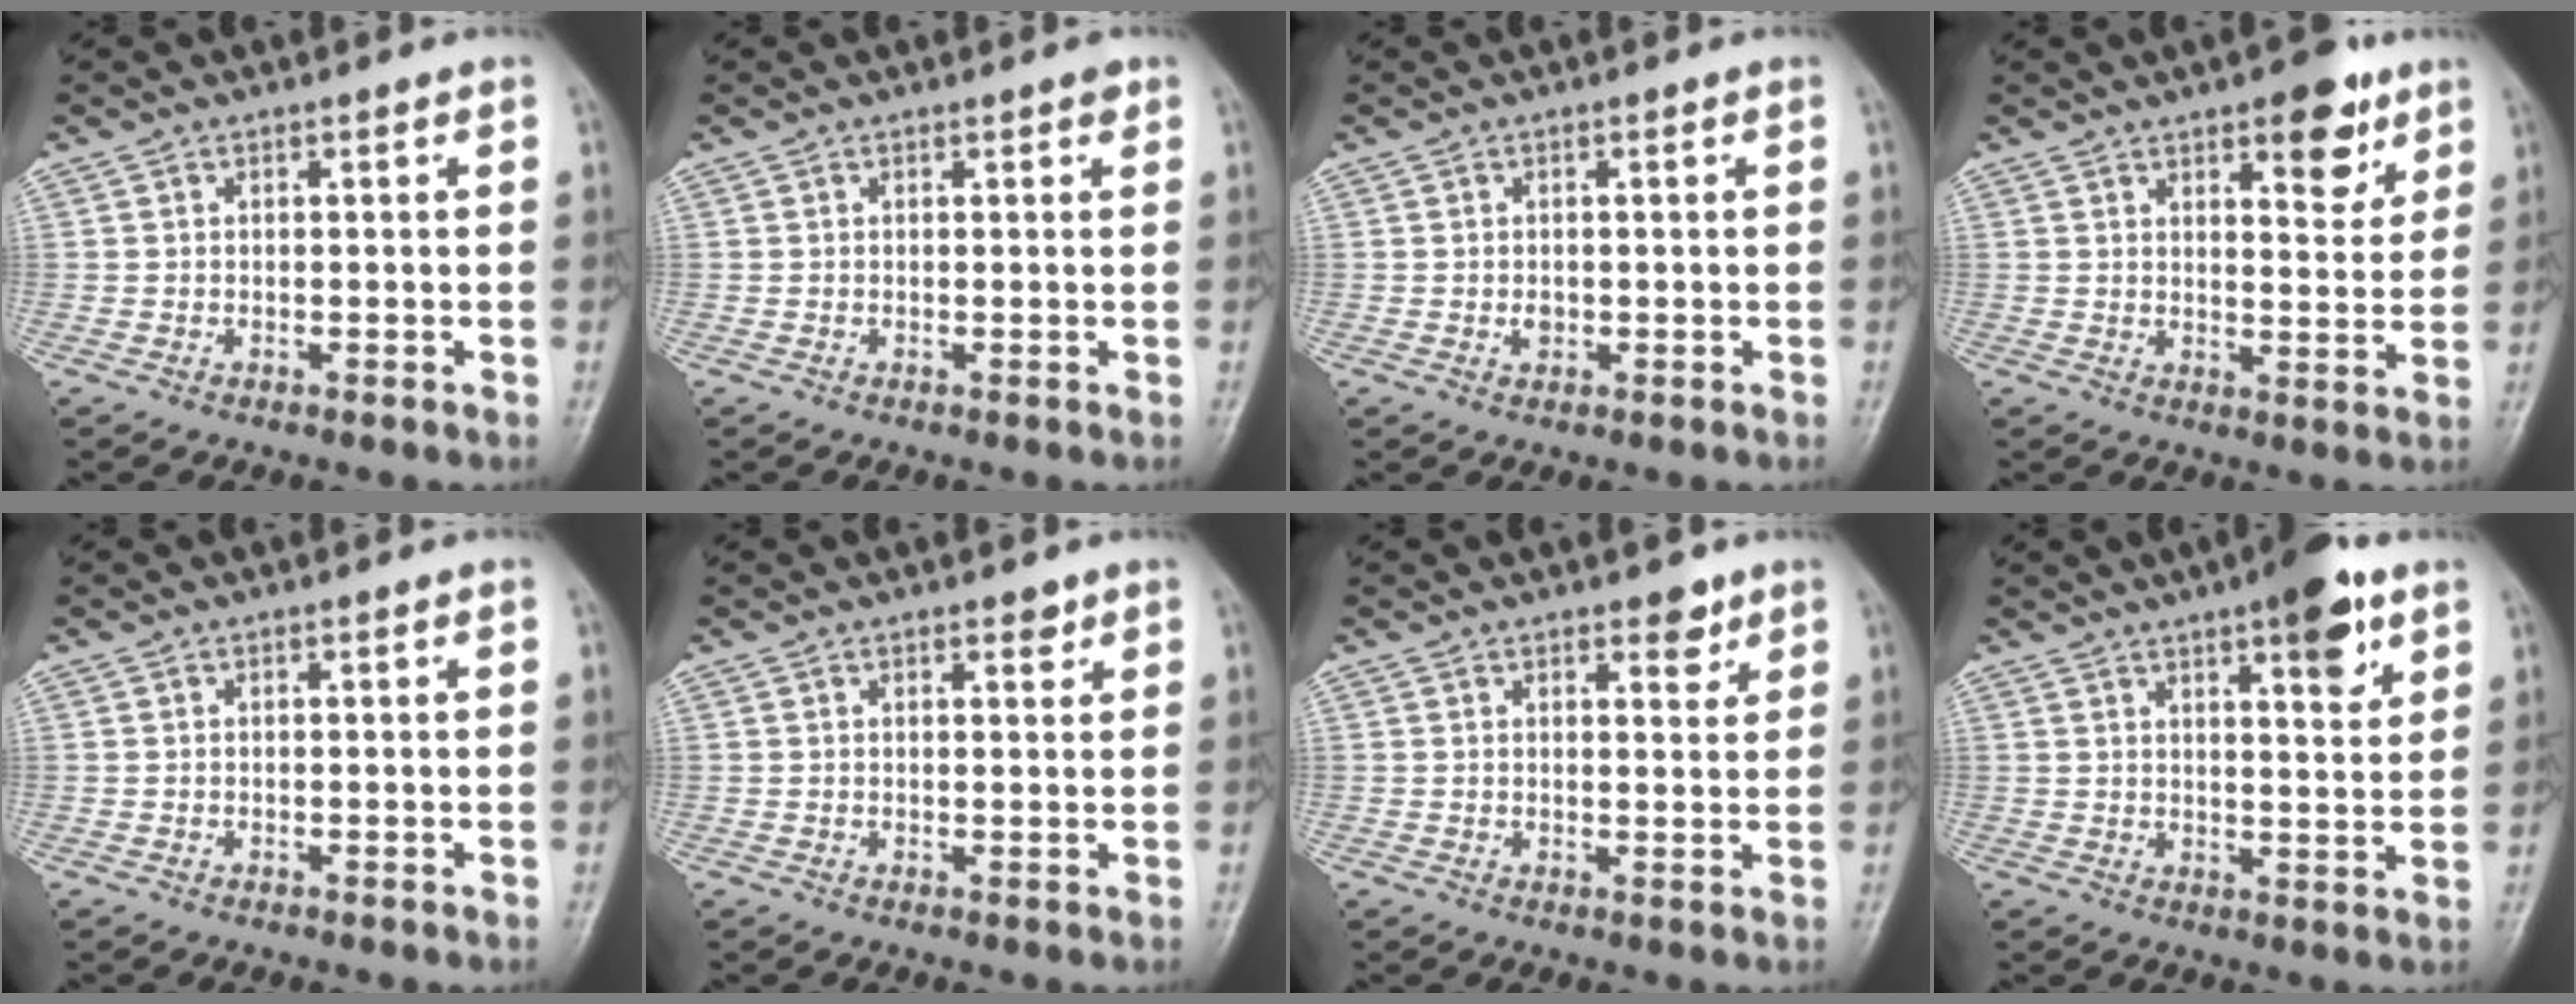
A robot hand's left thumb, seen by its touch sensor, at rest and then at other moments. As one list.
[{"total": 0.8, "force": [0.5, 0.4, 0.6], "torque": [-0.006, -0.001, 0.004]}, {"total": 1.5, "force": [-0.1, 1.2, 1.0], "torque": [-0.008, 0.000, 0.000]}, {"total": 9.4, "force": [5.4, 3.9, 6.6], "torque": [-0.062, -0.027, 0.072]}, {"total": 0.0}, {"total": 1.8, "force": [1.2, 0.8, 1.1], "torque": [-0.006, -0.006, 0.016]}, {"total": 3.4, "force": [2.3, 1.6, 2.0], "torque": [-0.010, -0.012, 0.031]}, {"total": 10.0, "force": [5.6, 3.0, 7.7], "torque": [-0.088, -0.024, 0.075]}]